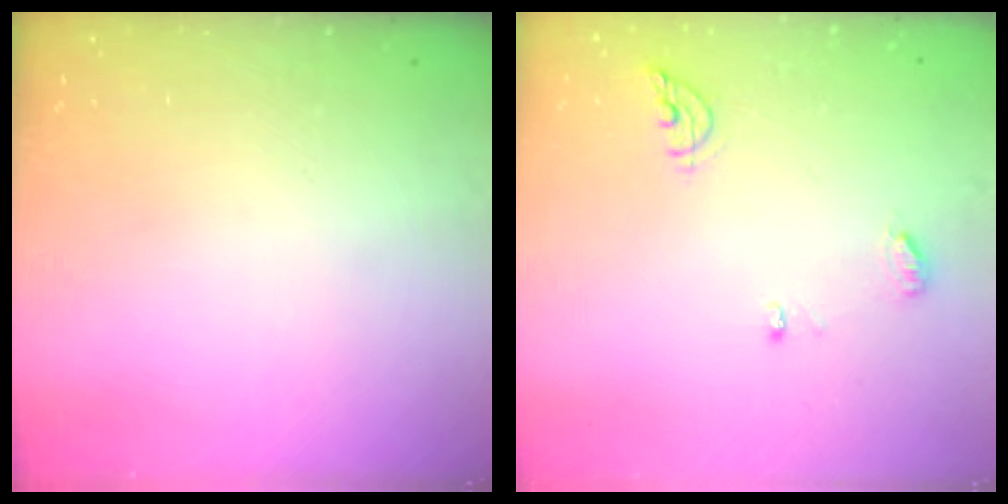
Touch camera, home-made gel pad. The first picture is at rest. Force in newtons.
{"total": 6.7, "press": 6.7, "slide": 0.3}